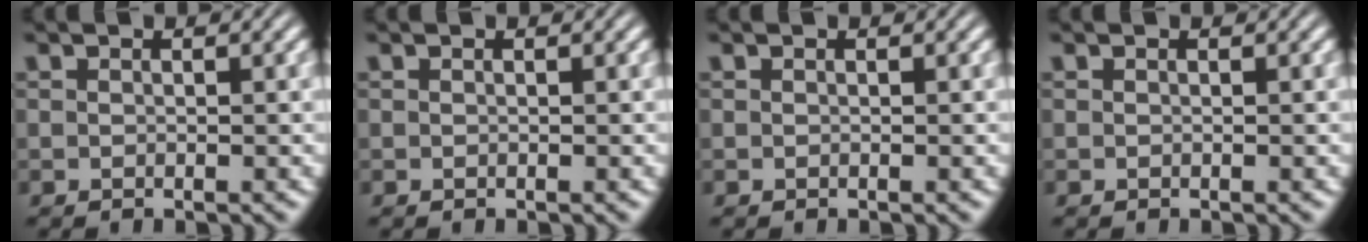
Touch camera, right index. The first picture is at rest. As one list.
[{"total": 0.0}, {"total": 0.0}, {"total": 0.0}]